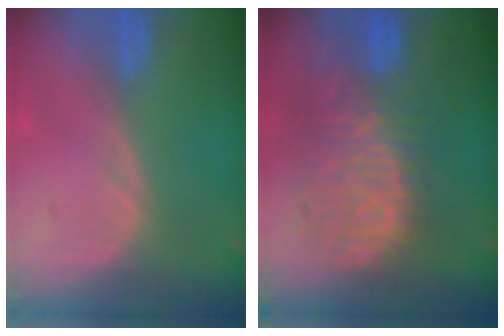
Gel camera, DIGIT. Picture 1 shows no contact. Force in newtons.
{"total": 11.8, "press": 9.8, "slide": 6.5}